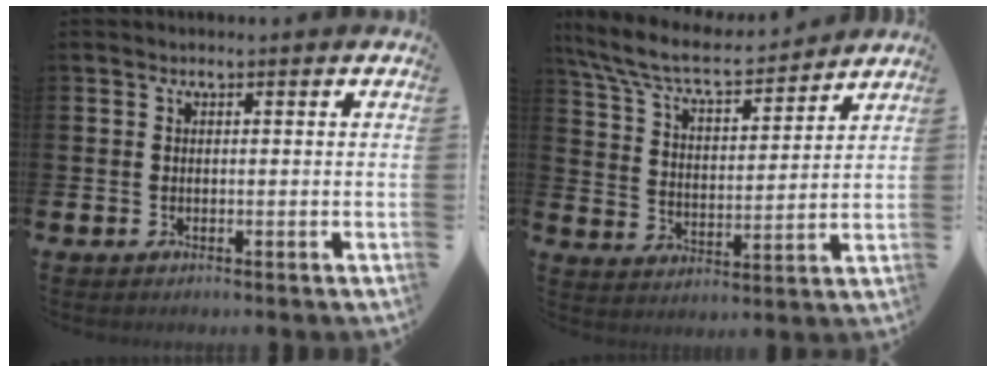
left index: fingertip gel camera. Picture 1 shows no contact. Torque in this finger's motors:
{"motor_torque": [1.09, -1.05, 0.22, 0.21]}